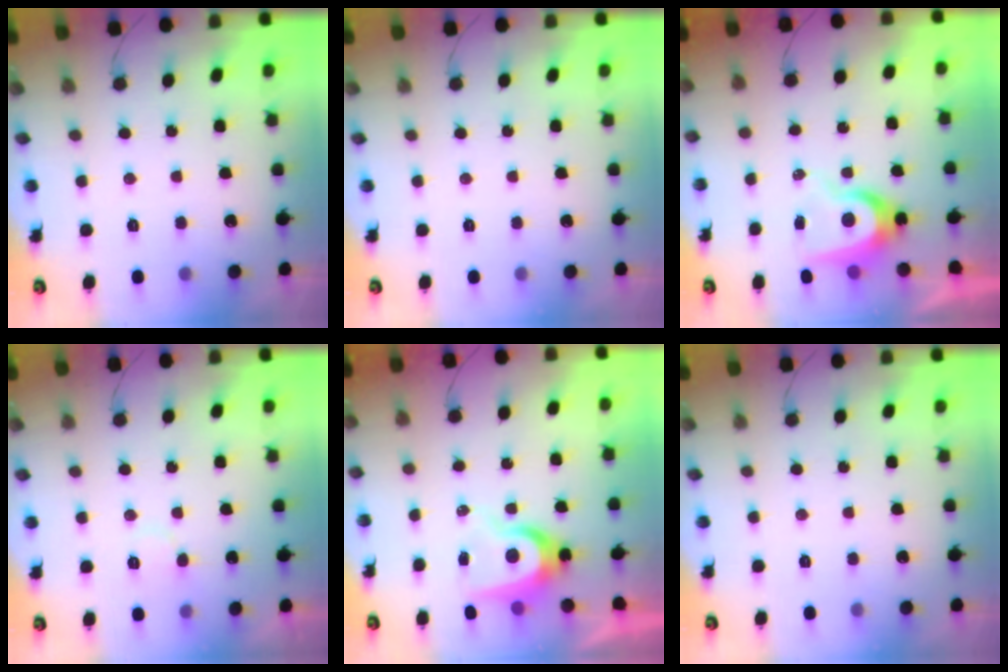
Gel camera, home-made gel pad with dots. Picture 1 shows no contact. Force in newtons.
{"total": 0.0}
{"total": 7.4, "press": 7.4, "slide": 0.1}
{"total": 6.5, "press": 6.5, "slide": 0.7}
{"total": 7.4, "press": 7.4, "slide": 0.1}
{"total": 0.0}